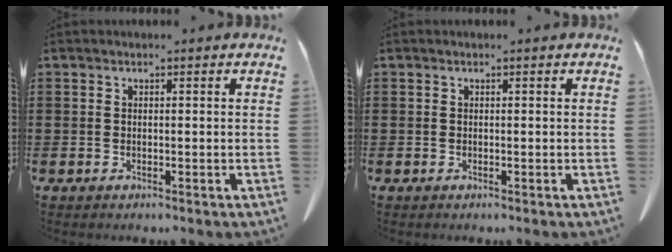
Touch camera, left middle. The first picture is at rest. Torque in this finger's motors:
{"motor_torque": [-0.88, 0.68, -0.02, 0.01]}